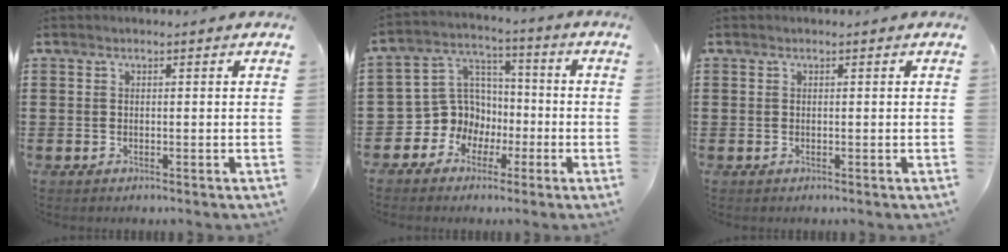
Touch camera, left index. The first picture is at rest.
{"total": 8.5, "force": [-2.1, 8.0, 1.8], "torque": [-0.085, 0.003, -0.040]}
{"total": 0.0}